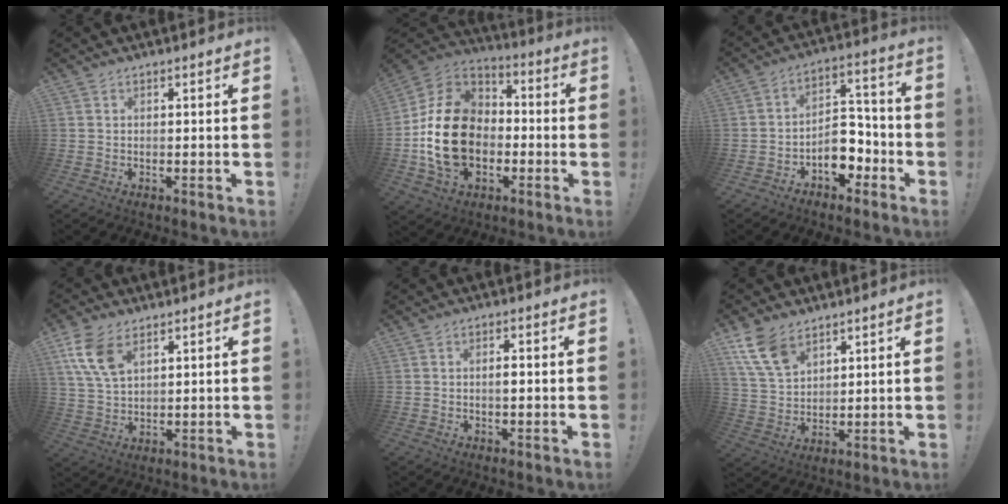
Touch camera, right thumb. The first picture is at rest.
{"total": 21.3, "force": [-3.4, 15.6, 14.1], "torque": [-0.260, 0.031, -0.047]}
{"total": 10.9, "force": [-4.5, 8.1, 5.8], "torque": [-0.069, 0.034, -0.069]}
{"total": 10.5, "force": [5.5, 5.8, 6.8], "torque": [-0.137, -0.017, 0.103]}
{"total": 1.5, "force": [-0.2, 0.3, 1.4], "torque": [-0.020, 0.000, -0.006]}
{"total": 11.3, "force": [7.1, 6.5, 6.0], "torque": [-0.111, -0.029, 0.141]}